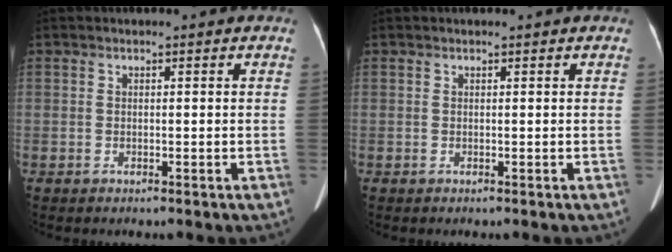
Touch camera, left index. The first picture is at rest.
{"total": 0.0}